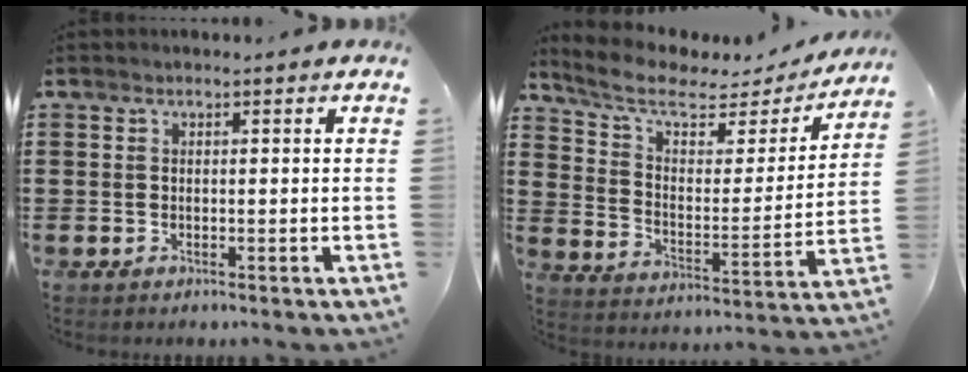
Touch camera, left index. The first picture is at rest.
{"total": 7.2, "force": [5.5, 2.5, 3.9], "torque": [-0.102, -0.030, 0.093]}